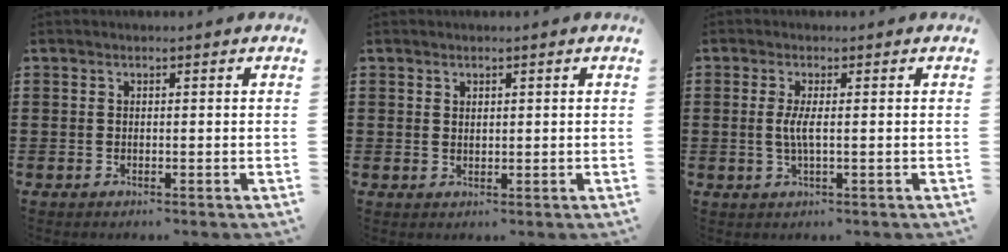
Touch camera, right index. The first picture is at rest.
{"total": 0.9, "force": [0.8, 0.5, 0.2], "torque": [-0.005, 0.002, 0.015]}
{"total": 2.8, "force": [-0.1, 0.1, 2.7], "torque": [-0.068, -0.011, -0.008]}